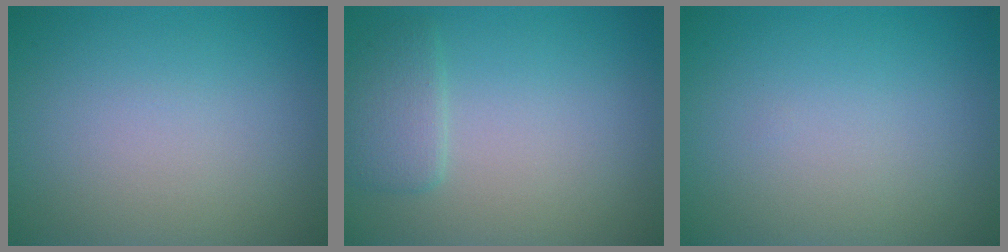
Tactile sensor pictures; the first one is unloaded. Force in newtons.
{"total": 2.0, "press": 2.0, "slide": 0.3}
{"total": 0.0}